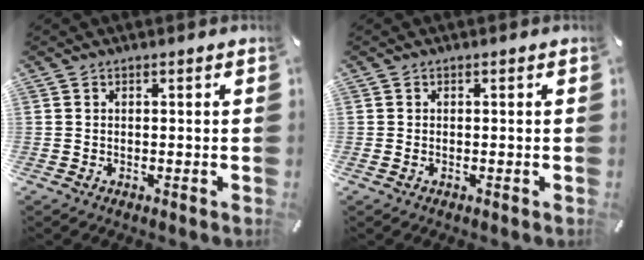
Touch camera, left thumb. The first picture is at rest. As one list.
[{"total": 0.6, "force": [-0.2, 0.3, 0.4], "torque": [-0.008, 0.001, -0.004]}]